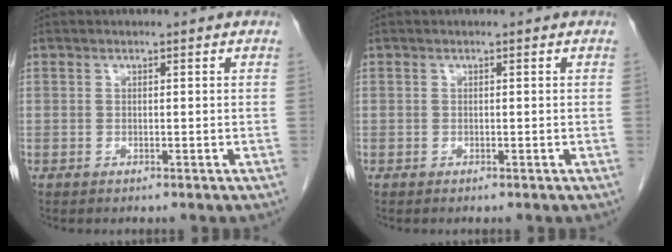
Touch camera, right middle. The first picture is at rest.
{"total": 0.0}